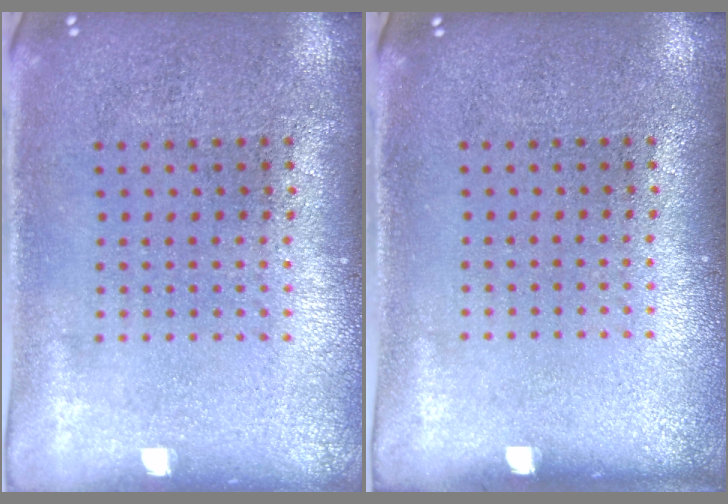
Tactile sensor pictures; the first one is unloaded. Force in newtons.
{"total": 0.0}